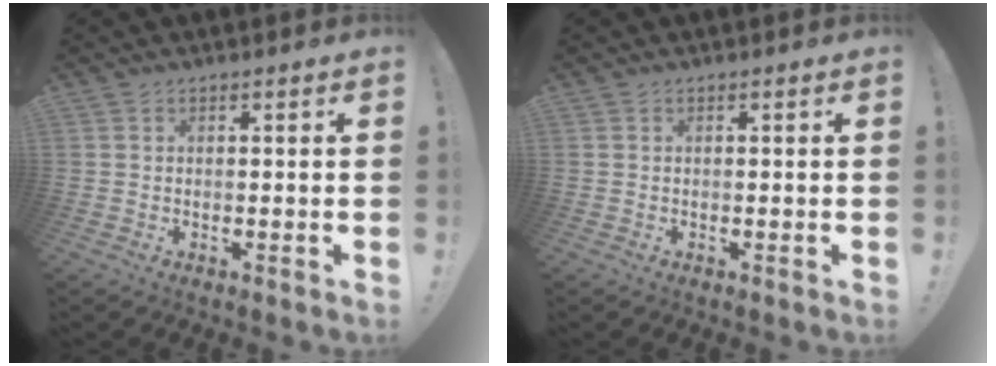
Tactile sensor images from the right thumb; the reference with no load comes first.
{"total": 0.0}